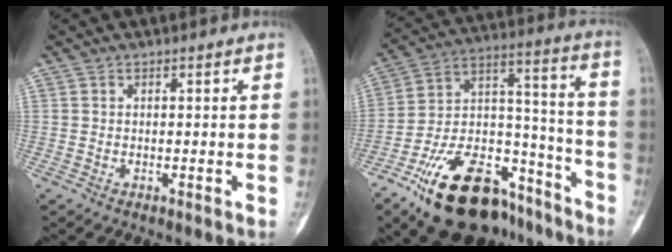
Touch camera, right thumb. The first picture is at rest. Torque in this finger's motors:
{"motor_torque": [2.96, 1.61, 1.46, -1.31, 0.47]}